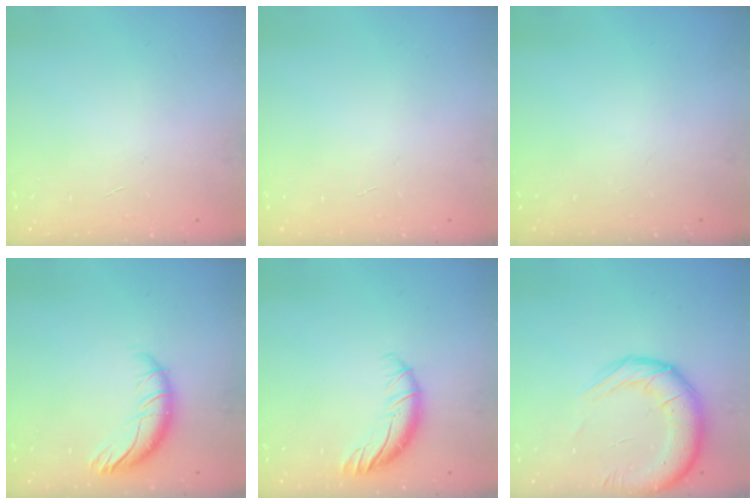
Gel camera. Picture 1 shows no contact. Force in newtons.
{"total": 0.0}
{"total": 0.0}
{"total": 10.5, "press": 10.3, "slide": 2.2}
{"total": 8.4, "press": 8.4, "slide": 1.0}
{"total": 15.8, "press": 15.3, "slide": 3.9}